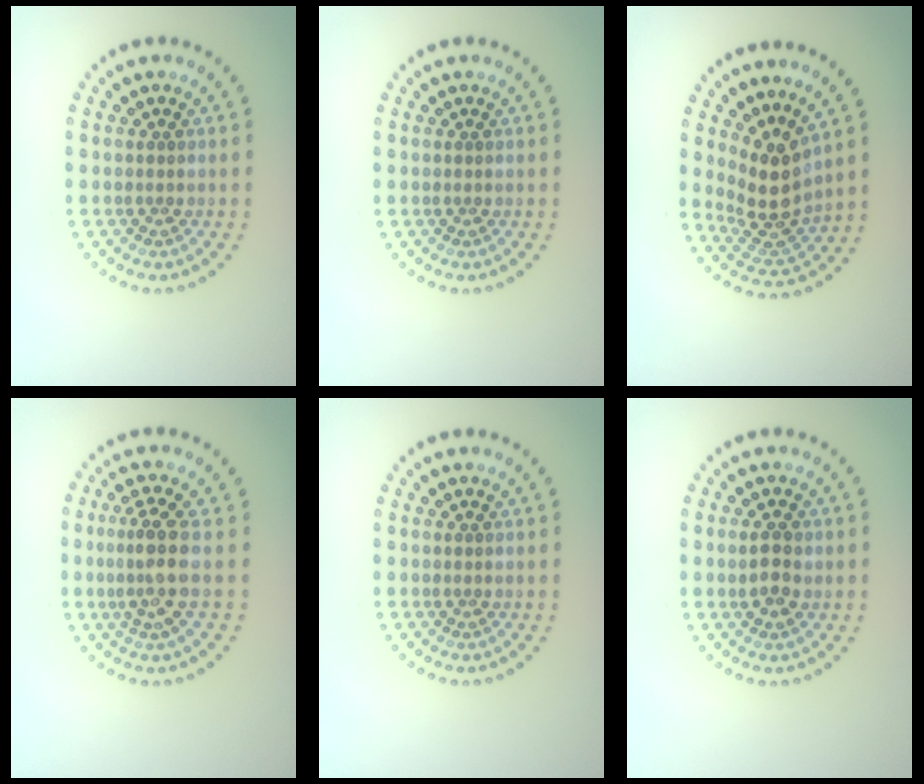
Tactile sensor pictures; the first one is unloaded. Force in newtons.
{"total": 0.0}
{"total": 4.1, "press": 3.0, "slide": 2.8}
{"total": 3.2, "press": 2.5, "slide": 1.9}
{"total": 0.0}
{"total": 2.3, "press": 2.3, "slide": 0.2}